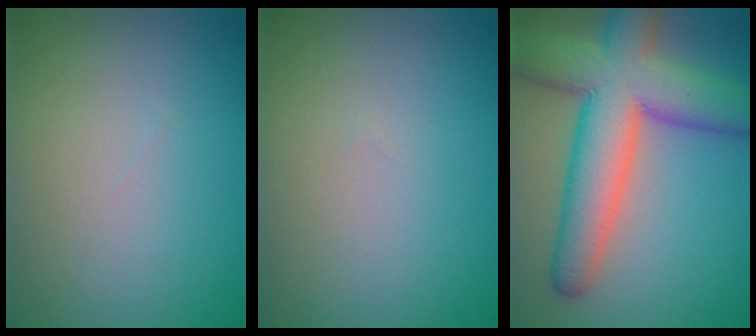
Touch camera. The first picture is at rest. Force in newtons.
{"total": 0.0}
{"total": 10.6, "press": 10.6, "slide": 0.5}